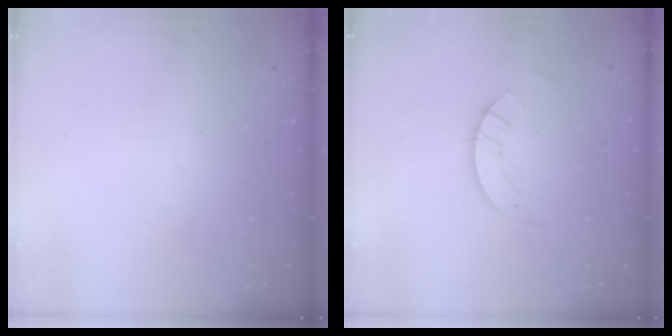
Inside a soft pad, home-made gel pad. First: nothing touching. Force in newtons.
{"total": 2.6, "press": 2.6, "slide": 0.2}